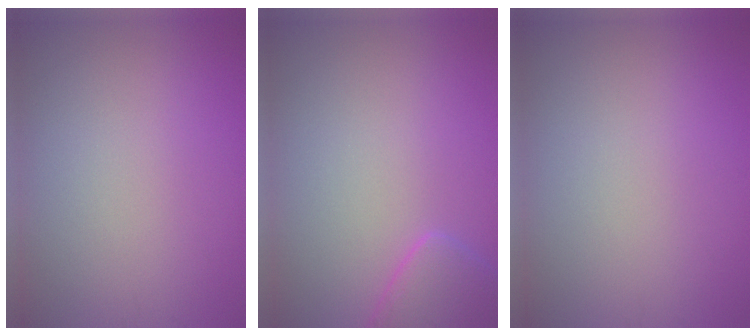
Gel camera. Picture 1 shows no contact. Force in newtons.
{"total": 2.4, "press": 2.4, "slide": 0.3}
{"total": 0.0}